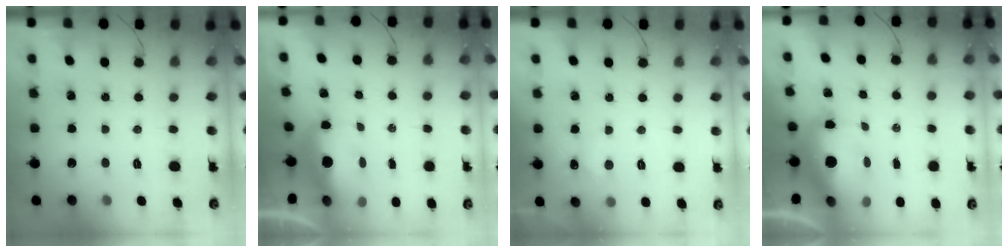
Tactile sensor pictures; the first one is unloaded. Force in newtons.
{"total": 6.5, "press": 6.4, "slide": 0.6}
{"total": 3.9, "press": 3.7, "slide": 1.0}
{"total": 16.6, "press": 14.5, "slide": 8.2}